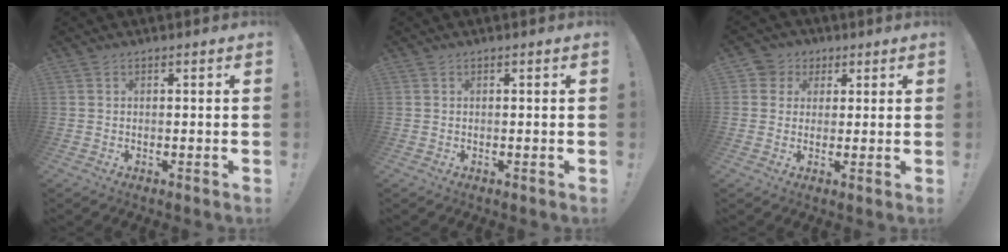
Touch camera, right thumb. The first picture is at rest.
{"total": 0.0}
{"total": 5.0, "force": [1.8, 4.6, 0.9], "torque": [-0.021, -0.003, 0.035]}